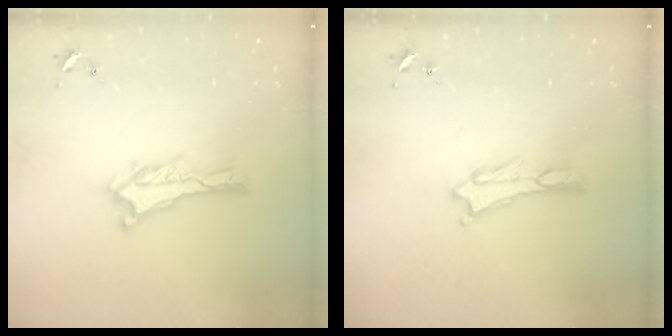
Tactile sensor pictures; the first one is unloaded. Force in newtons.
{"total": 0.5, "press": 0.5, "slide": 0.2}